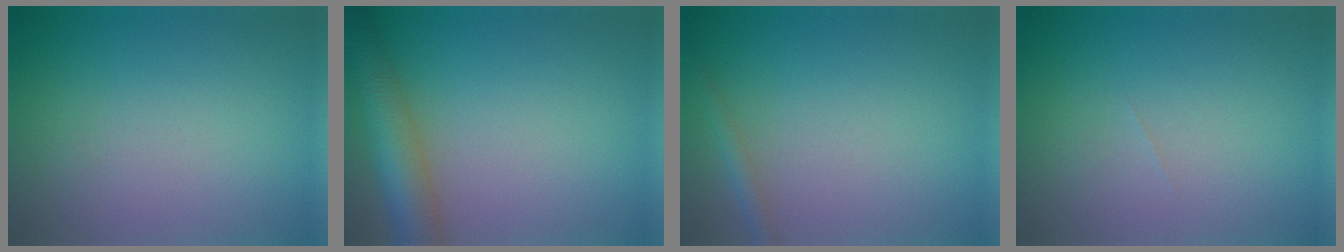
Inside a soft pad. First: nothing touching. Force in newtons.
{"total": 5.6, "press": 5.6, "slide": 0.2}
{"total": 1.3, "press": 1.2, "slide": 0.1}
{"total": 0.0}